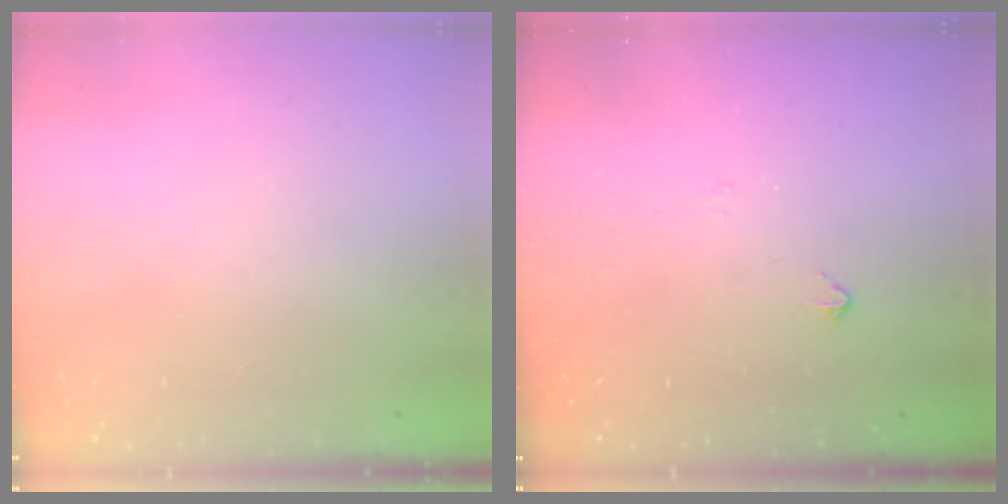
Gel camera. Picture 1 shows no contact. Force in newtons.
{"total": 2.4, "press": 2.4, "slide": 0.5}